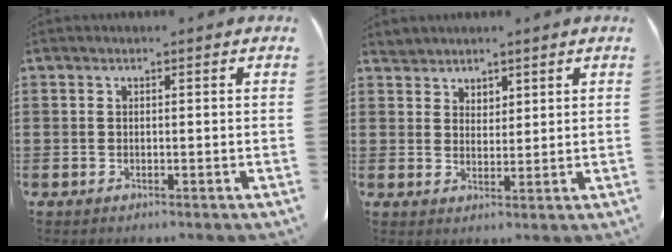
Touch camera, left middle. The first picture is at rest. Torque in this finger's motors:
{"motor_torque": [-0.05, 0.04, 0.02, 0.00]}